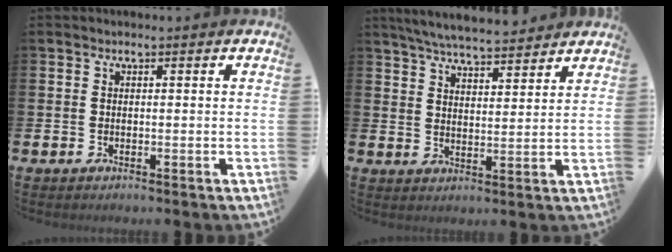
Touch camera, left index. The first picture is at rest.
{"total": 6.2, "force": [6.0, 0.4, 1.3], "torque": [-0.035, -0.032, 0.107]}